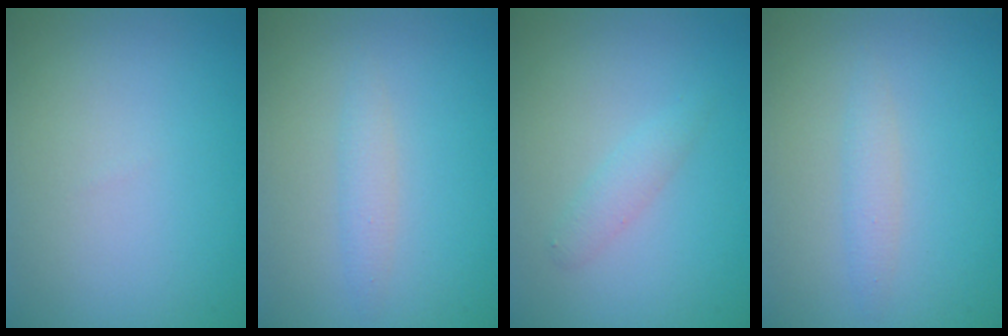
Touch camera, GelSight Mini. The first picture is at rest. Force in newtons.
{"total": 1.3, "press": 1.3, "slide": 0.1}
{"total": 1.4, "press": 1.4, "slide": 0.0}
{"total": 1.3, "press": 1.3, "slide": 0.1}